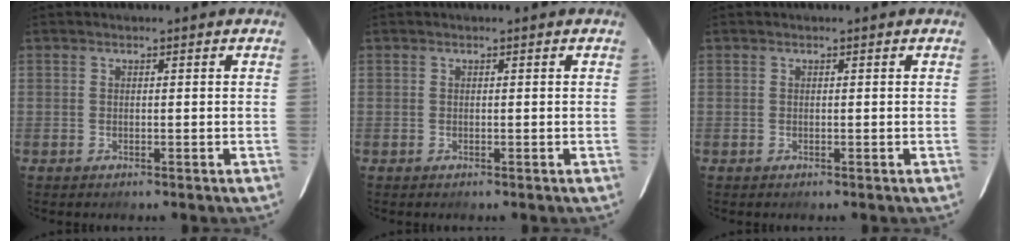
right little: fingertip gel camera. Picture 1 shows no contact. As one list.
[{"total": 0.0}, {"total": 0.0}]